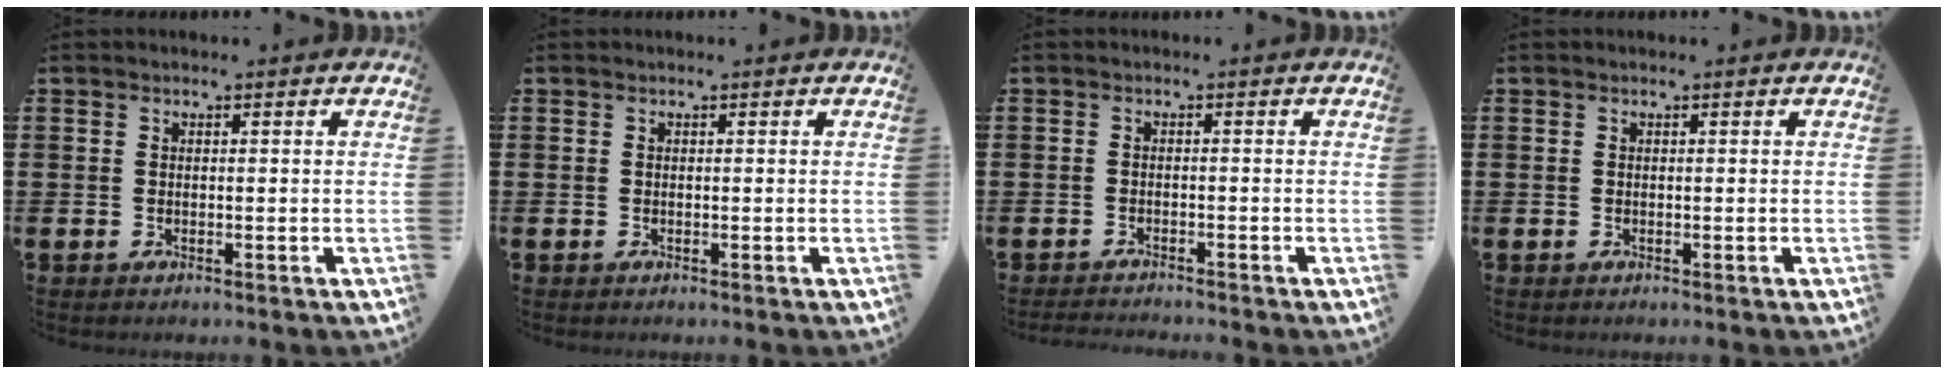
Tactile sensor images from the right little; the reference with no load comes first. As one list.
[{"total": 0.0}, {"total": 1.2, "force": [-1.2, -0.1, 0.0], "torque": [-0.002, 0.001, -0.024]}, {"total": 0.0}]